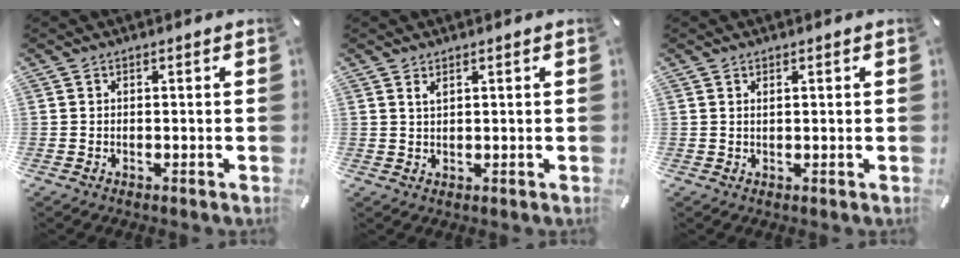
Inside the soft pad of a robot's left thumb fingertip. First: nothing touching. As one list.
[{"total": 1.4, "force": [1.0, 0.4, 1.0], "torque": [-0.021, -0.002, 0.019]}, {"total": 0.7, "force": [0.3, 0.2, 0.6], "torque": [-0.012, 0.000, 0.006]}]